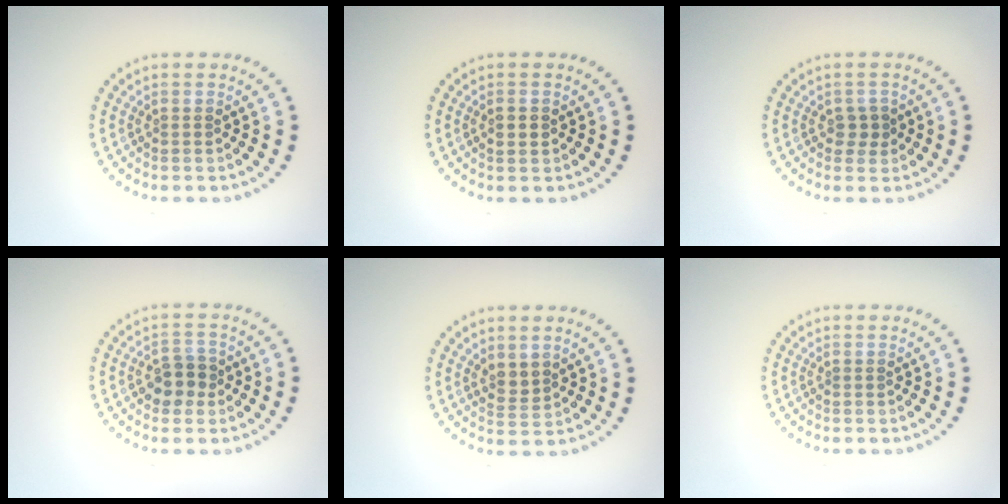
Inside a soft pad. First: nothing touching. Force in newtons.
{"total": 0.9, "press": 0.9, "slide": 0.0}
{"total": 1.6, "press": 1.5, "slide": 0.6}
{"total": 2.6, "press": 2.5, "slide": 0.8}
{"total": 1.7, "press": 1.5, "slide": 0.8}
{"total": 0.0}